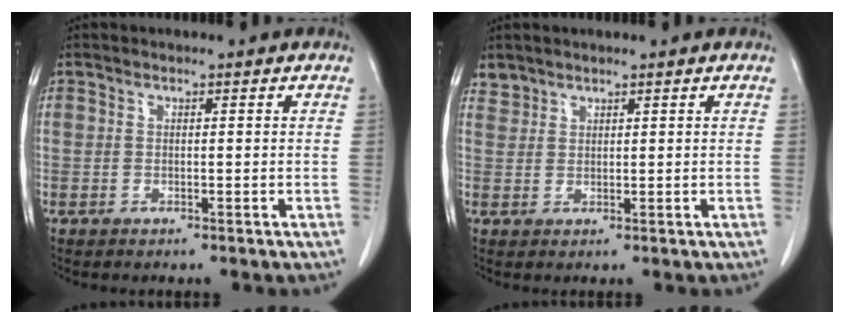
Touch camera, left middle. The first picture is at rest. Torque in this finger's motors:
{"motor_torque": [0.07, -0.07, 0.04, 0.00]}